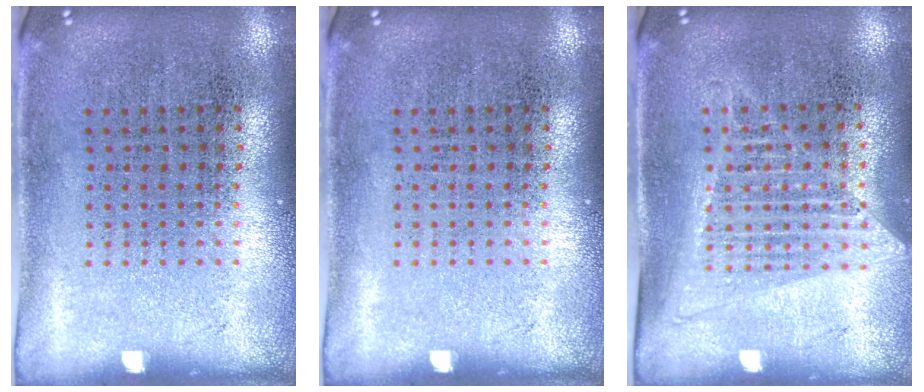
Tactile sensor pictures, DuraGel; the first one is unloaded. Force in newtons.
{"total": 0.0}
{"total": 1.3, "press": 1.2, "slide": 0.5}